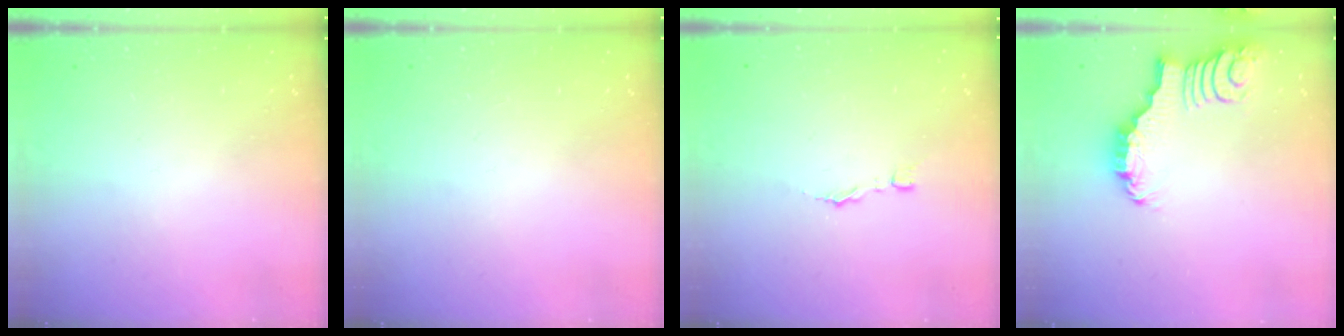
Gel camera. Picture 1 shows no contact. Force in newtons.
{"total": 0.0}
{"total": 2.7, "press": 2.7, "slide": 0.3}
{"total": 2.6, "press": 2.6, "slide": 0.3}